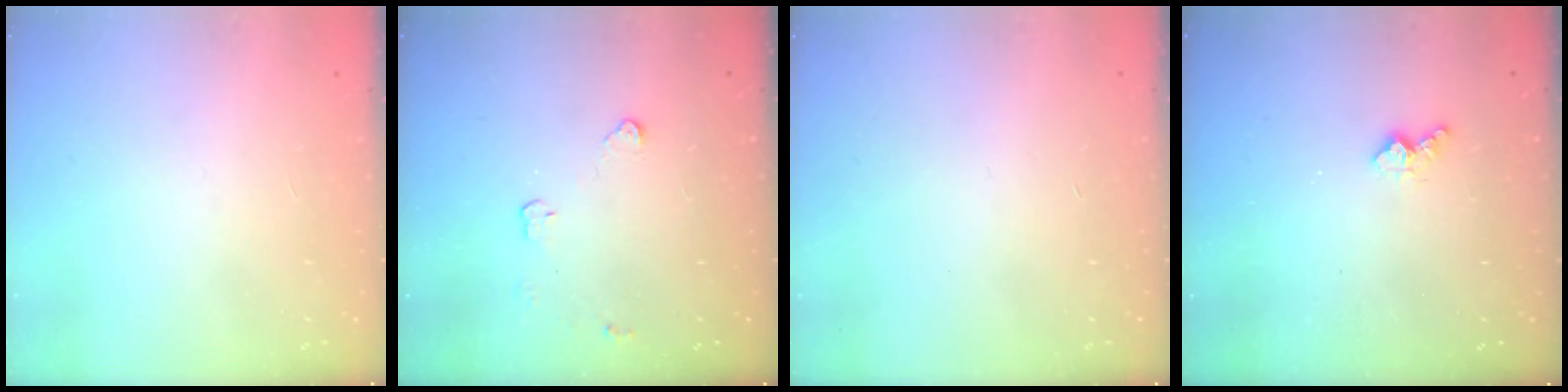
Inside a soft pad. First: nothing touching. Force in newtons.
{"total": 3.0, "press": 3.0, "slide": 0.4}
{"total": 0.0}
{"total": 4.0, "press": 4.0, "slide": 0.6}